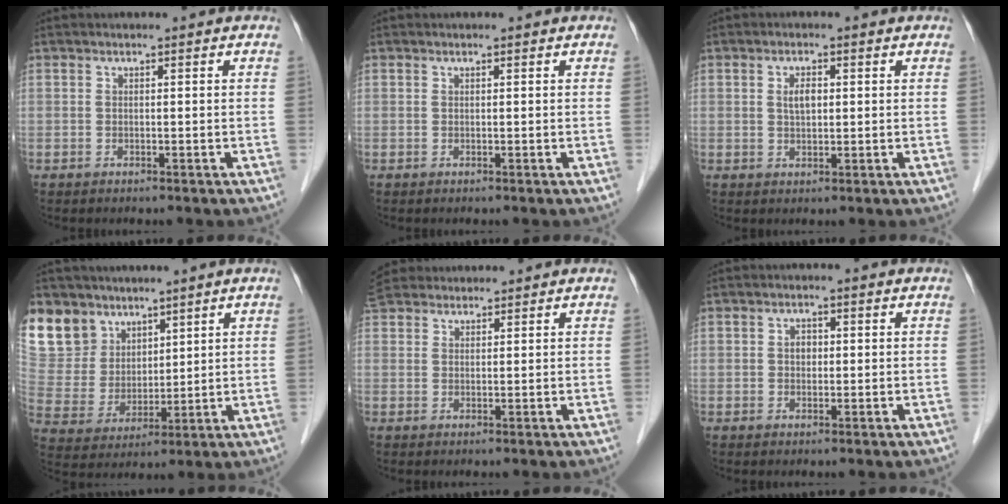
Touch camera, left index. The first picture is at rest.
{"total": 0.0}
{"total": 2.6, "force": [0.5, 1.3, 2.1], "torque": [-0.043, 0.003, 0.011]}
{"total": 16.5, "force": [10.9, 11.7, 4.1], "torque": [-0.135, 0.033, 0.231]}
{"total": 7.3, "force": [6.5, 3.1, 1.4], "torque": [-0.025, 0.039, 0.122]}
{"total": 1.6, "force": [0.1, 1.3, 1.0], "torque": [-0.016, 0.002, 0.002]}